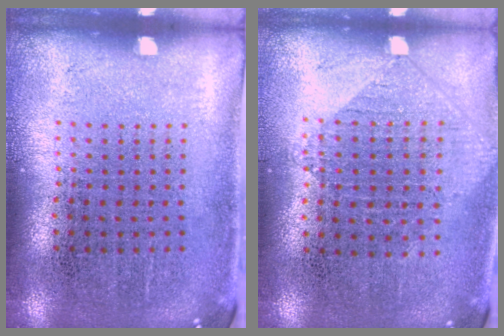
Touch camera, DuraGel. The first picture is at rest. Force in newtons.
{"total": 0.9, "press": 0.9, "slide": 0.3}